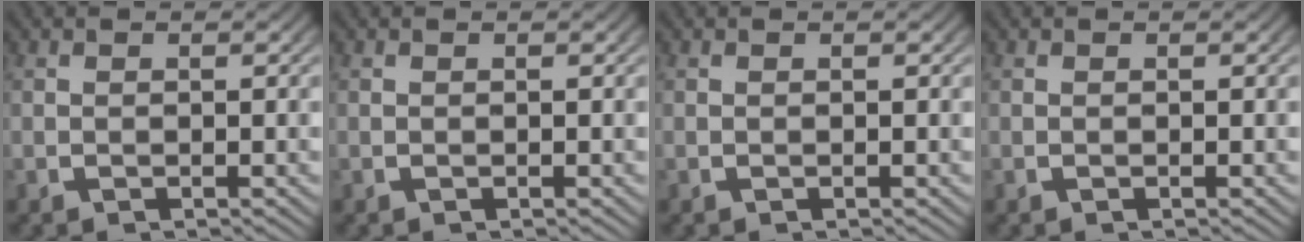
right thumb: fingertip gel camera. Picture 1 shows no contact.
{"total": 0.0}
{"total": 0.0}
{"total": 0.0}